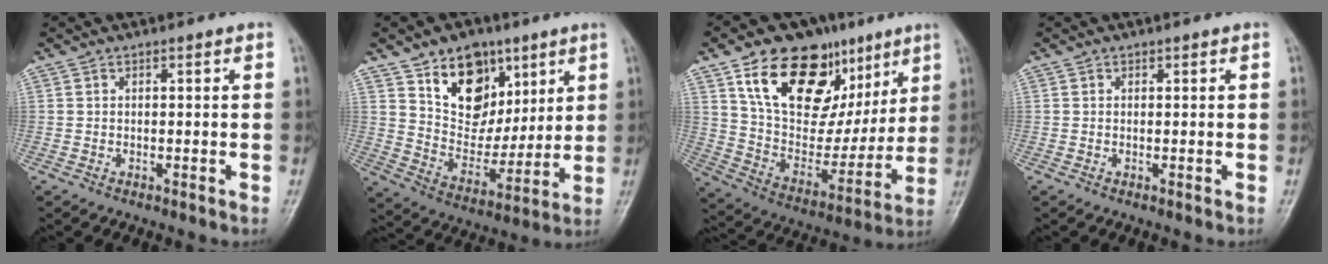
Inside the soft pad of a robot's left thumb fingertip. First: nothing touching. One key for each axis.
{"total": 15.0, "fx": 8.1, "fy": 10.4, "fz": 7.1, "tx": -0.070, "ty": -0.047, "tz": 0.149}
{"total": 24.5, "fx": 12.3, "fy": 15.0, "fz": 15.1, "tx": -0.189, "ty": -0.024, "tz": 0.213}
{"total": 0.0}